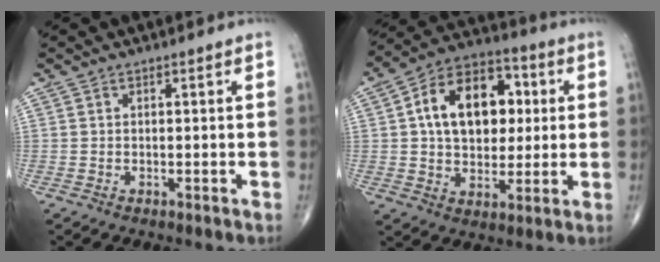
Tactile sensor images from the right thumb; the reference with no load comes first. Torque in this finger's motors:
{"motor_torque": [-0.13, 0.71, 0.76, 0.48, 0.15]}